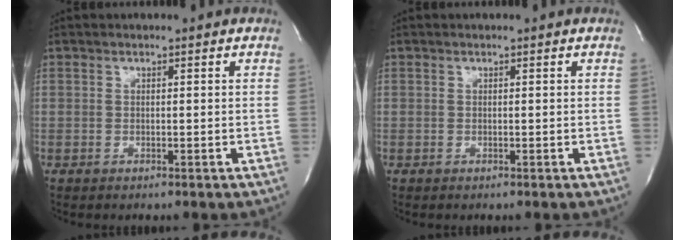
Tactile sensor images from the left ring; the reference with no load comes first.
{"total": 0.0}